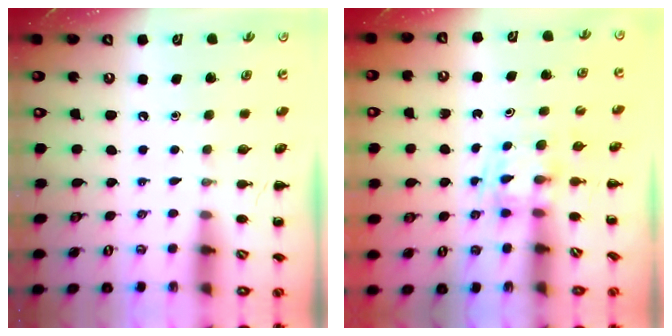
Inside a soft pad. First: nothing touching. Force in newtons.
{"total": 2.4, "press": 2.2, "slide": 1.1}